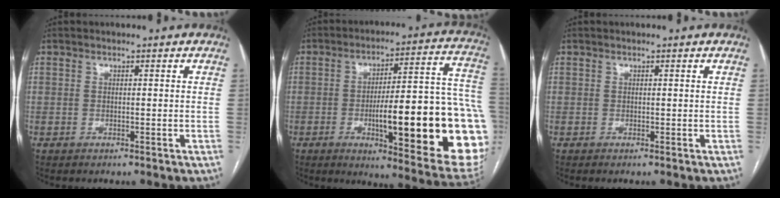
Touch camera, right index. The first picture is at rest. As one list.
[{"total": 28.5, "force": [-5.6, 4.4, 27.6], "torque": [-0.289, 0.005, -0.073]}, {"total": 0.0}]